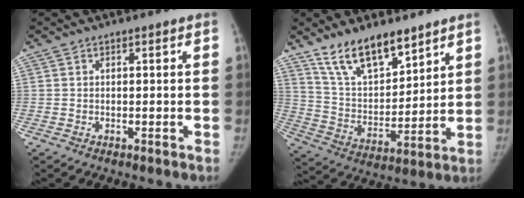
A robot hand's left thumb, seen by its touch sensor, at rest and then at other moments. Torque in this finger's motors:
{"motor_torque": [1.22, 1.22, 1.16, -1.10, 0.06]}